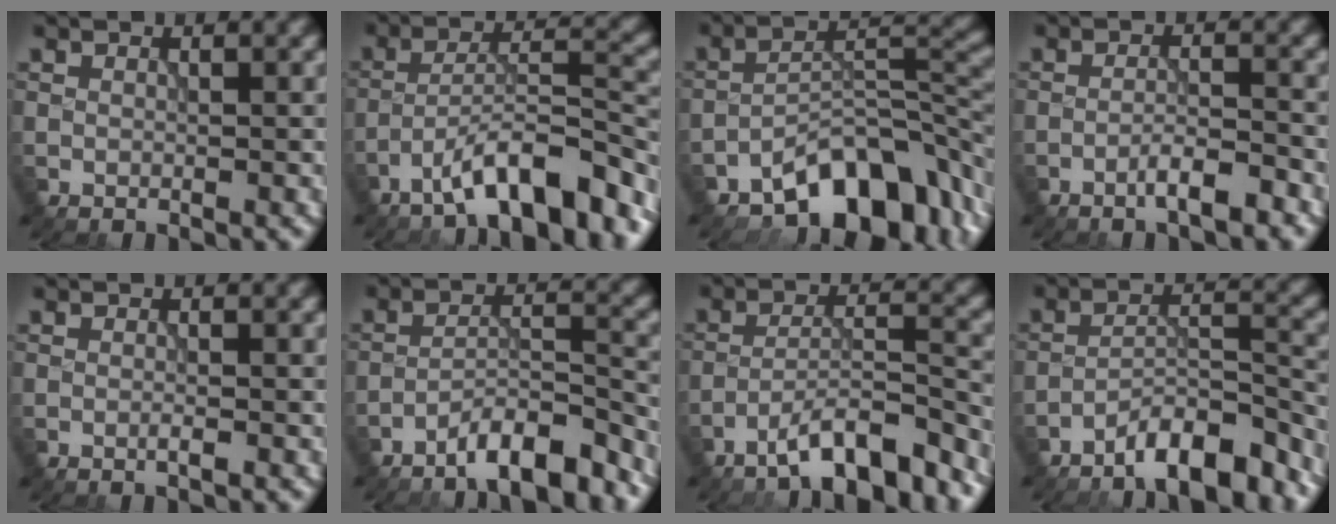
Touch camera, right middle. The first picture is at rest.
{"total": 8.7, "force": [-6.0, 1.8, 6.1], "torque": [-0.095, 0.015, -0.098]}
{"total": 8.8, "force": [-5.9, 3.6, 5.5], "torque": [-0.067, 0.010, -0.107]}
{"total": 3.2, "force": [-2.1, 0.4, 2.3], "torque": [-0.036, 0.011, -0.041]}
{"total": 0.8, "force": [-0.3, 0.1, 0.7], "torque": [-0.011, -0.001, -0.009]}
{"total": 6.6, "force": [-5.4, 1.3, 3.6], "torque": [-0.051, 0.007, -0.090]}
{"total": 7.3, "force": [-5.6, 1.4, 4.5], "torque": [-0.063, 0.010, -0.094]}
{"total": 7.4, "force": [-6.1, 1.6, 3.9], "torque": [-0.056, 0.005, -0.102]}